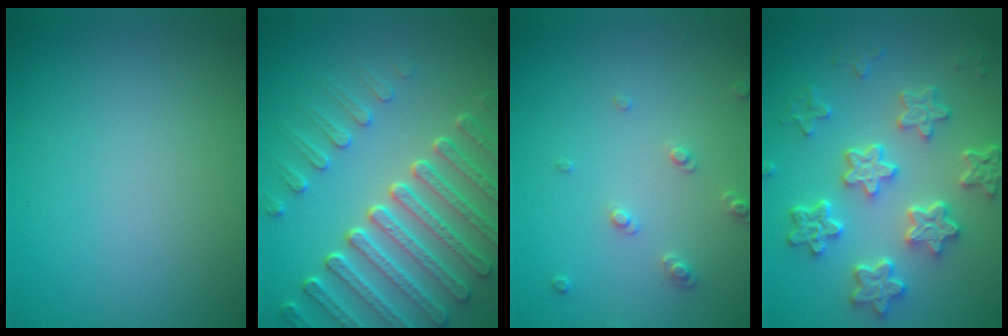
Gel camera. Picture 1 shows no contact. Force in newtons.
{"total": 7.4, "press": 5.7, "slide": 4.7}
{"total": 1.6, "press": 1.5, "slide": 0.4}
{"total": 6.1, "press": 4.8, "slide": 3.8}